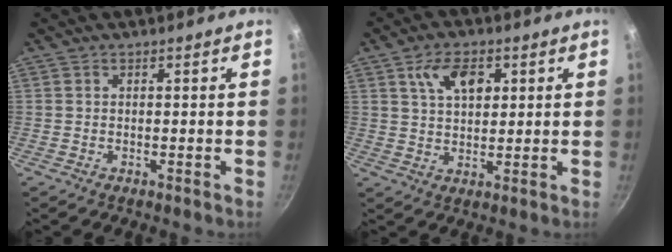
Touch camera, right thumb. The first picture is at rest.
{"total": 7.9, "force": [3.0, 4.7, 5.6], "torque": [-0.082, -0.004, 0.049]}